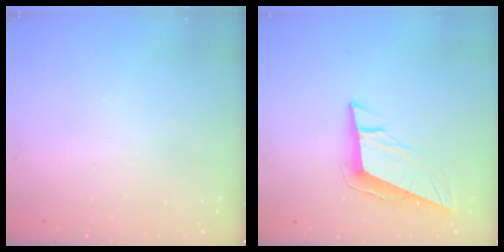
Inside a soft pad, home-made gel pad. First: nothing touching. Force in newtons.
{"total": 9.6, "press": 9.4, "slide": 1.8}